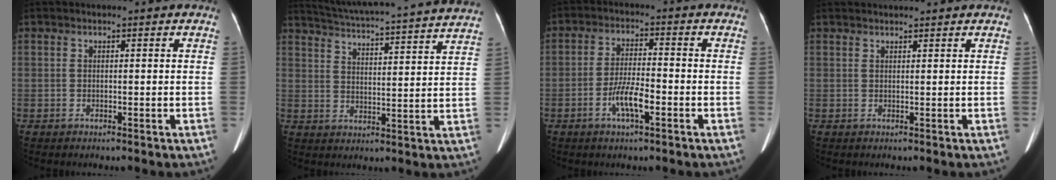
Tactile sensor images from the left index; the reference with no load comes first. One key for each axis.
{"total": 24.2, "fx": 22.6, "fy": -0.1, "fz": 8.7, "tx": -0.143, "ty": -0.043, "tz": 0.290}
{"total": 5.6, "fx": -2.8, "fy": 0.8, "fz": 4.7, "tx": -0.091, "ty": -0.008, "tz": -0.050}
{"total": 4.5, "fx": 4.3, "fy": 0.1, "fz": 1.4, "tx": -0.014, "ty": 0.020, "tz": 0.052}